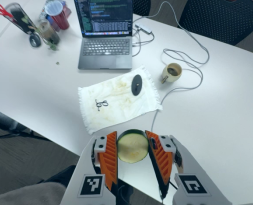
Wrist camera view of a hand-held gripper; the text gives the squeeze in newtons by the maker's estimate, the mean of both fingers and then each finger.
{"total": 9.1, "left": 9.0, "right": 9.3}